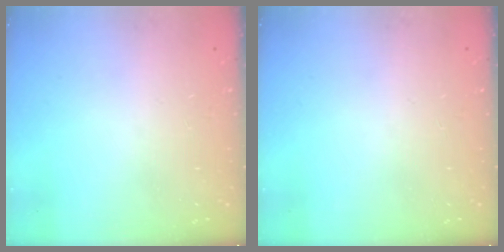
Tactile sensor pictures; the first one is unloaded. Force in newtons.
{"total": 0.0}